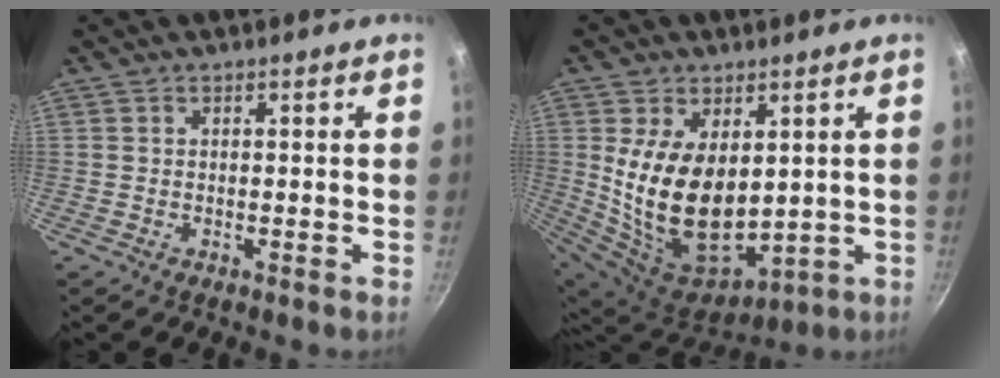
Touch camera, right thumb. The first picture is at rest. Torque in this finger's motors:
{"motor_torque": [-1.21, 1.84, 1.93, 0.36, 0.18]}